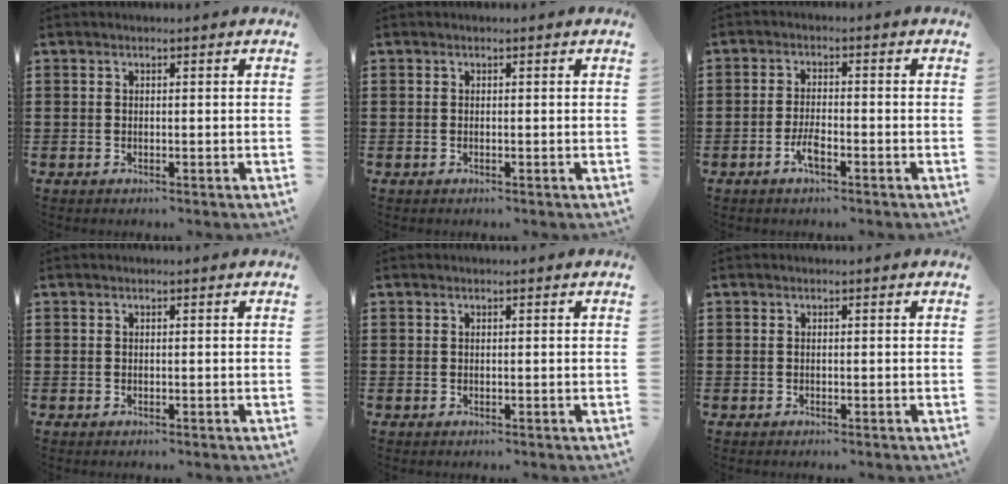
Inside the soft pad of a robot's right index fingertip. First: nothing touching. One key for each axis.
{"total": 0.0}
{"total": 3.2, "fx": -1.7, "fy": 0.8, "fz": 2.6, "tx": -0.057, "ty": -0.001, "tz": -0.036}
{"total": 0.0}
{"total": 0.0}
{"total": 0.0}